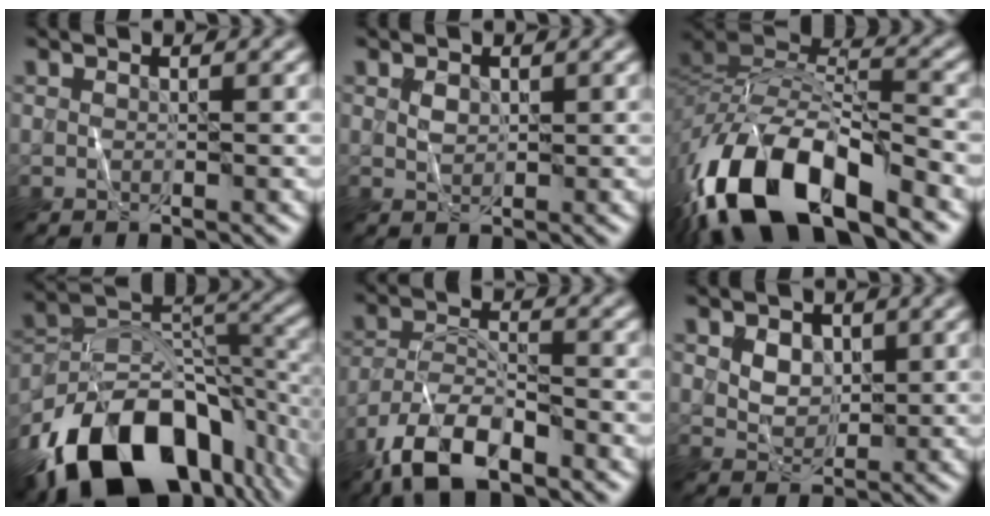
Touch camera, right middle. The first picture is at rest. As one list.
[{"total": 0.9, "force": [0.4, 0.7, 0.5], "torque": [-0.013, 0.000, 0.011]}, {"total": 15.1, "force": [-9.0, 6.4, 10.4], "torque": [-0.205, 0.001, -0.169]}, {"total": 16.6, "force": [-9.7, 9.3, 9.9], "torque": [-0.181, 0.000, -0.162]}, {"total": 8.0, "force": [-5.8, 2.9, 4.7], "torque": [-0.087, -0.003, -0.117]}, {"total": 2.8, "force": [0.9, 2.0, 1.6], "torque": [-0.035, -0.001, 0.018]}]